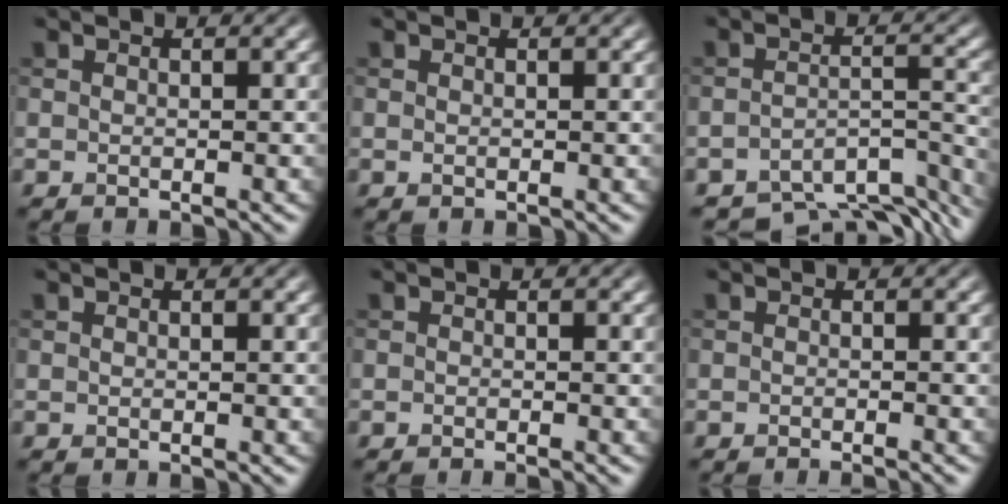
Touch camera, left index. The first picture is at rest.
{"total": 0.0}
{"total": 7.8, "force": [-6.8, 2.2, 3.1], "torque": [-0.040, -0.024, -0.097]}
{"total": 0.0}
{"total": 1.0, "force": [-0.7, 0.2, 0.6], "torque": [-0.001, -0.003, -0.015]}
{"total": 1.4, "force": [-1.1, 0.2, 0.8], "torque": [-0.001, 0.000, -0.020]}